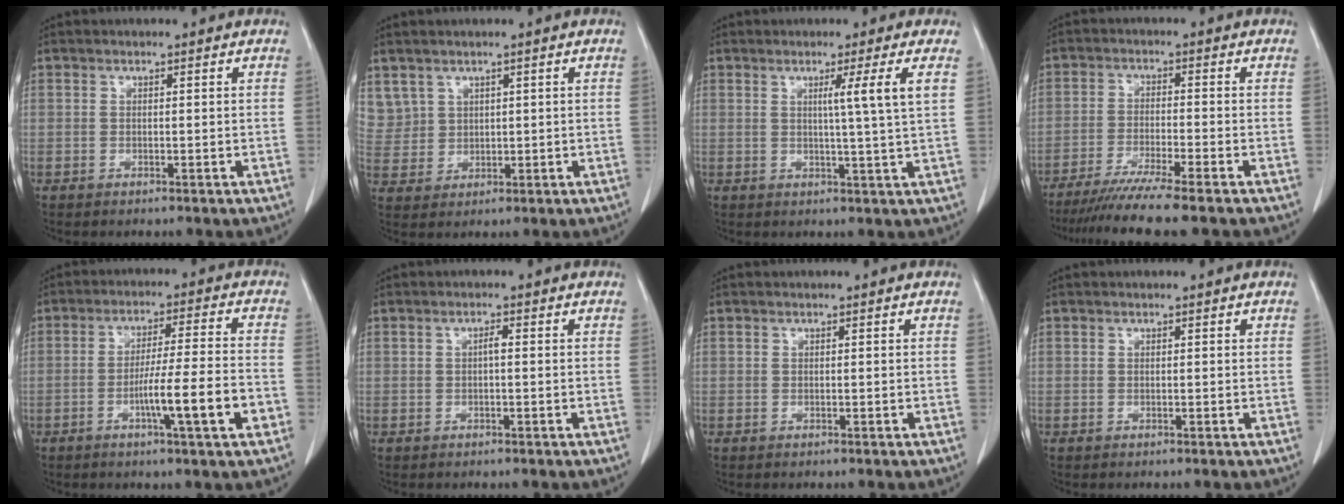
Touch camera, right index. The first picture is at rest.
{"total": 5.9, "force": [3.4, 4.8, 0.3], "torque": [-0.008, 0.014, 0.082]}
{"total": 4.9, "force": [1.5, -1.7, 4.3], "torque": [-0.073, -0.011, 0.027]}
{"total": 9.6, "force": [-7.9, -1.3, 5.3], "torque": [-0.074, -0.031, -0.126]}
{"total": 9.9, "force": [-3.5, -0.4, 9.2], "torque": [-0.148, -0.003, -0.055]}
{"total": 1.0, "force": [0.0, 0.2, 1.0], "torque": [-0.018, 0.002, 0.000]}
{"total": 0.0}
{"total": 0.0}